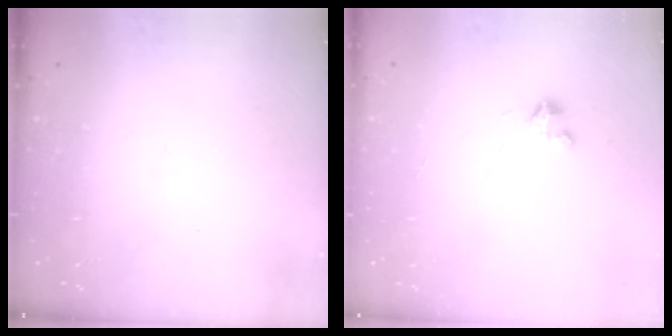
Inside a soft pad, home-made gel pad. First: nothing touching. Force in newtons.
{"total": 2.7, "press": 2.6, "slide": 0.4}